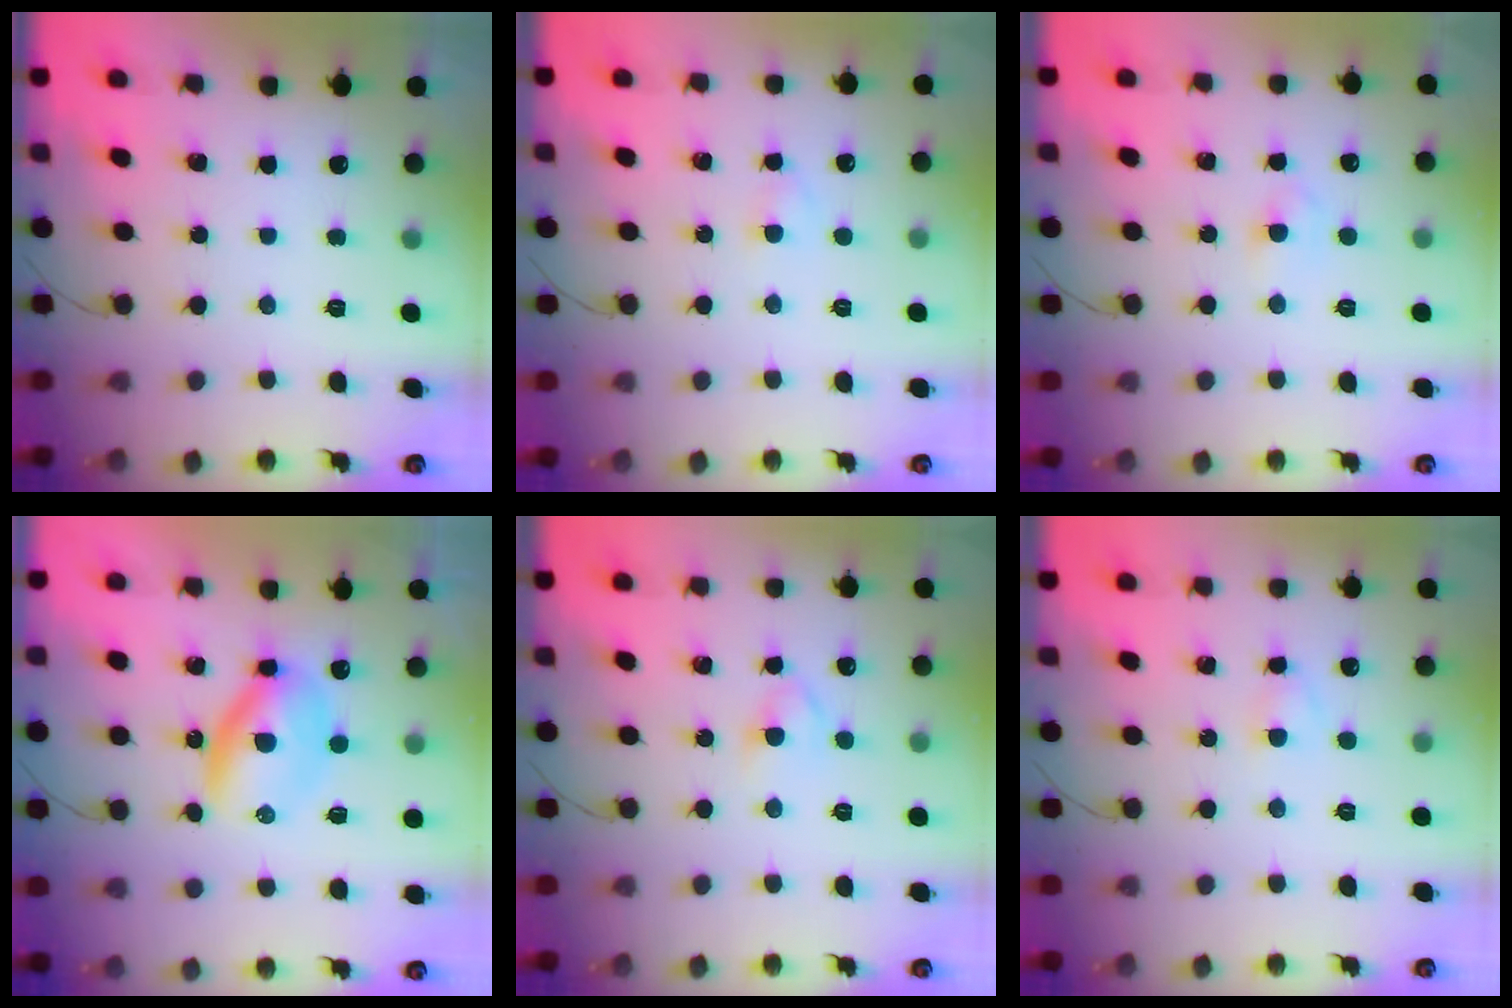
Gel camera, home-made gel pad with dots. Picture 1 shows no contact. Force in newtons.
{"total": 2.0, "press": 1.7, "slide": 1.0}
{"total": 2.4, "press": 2.1, "slide": 1.0}
{"total": 6.9, "press": 6.9, "slide": 0.5}
{"total": 3.9, "press": 3.6, "slide": 1.5}
{"total": 2.3, "press": 2.1, "slide": 1.0}